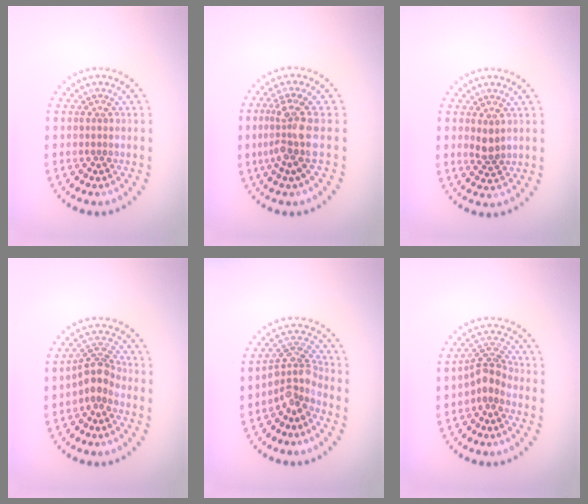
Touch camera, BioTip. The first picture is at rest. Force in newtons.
{"total": 3.6, "press": 2.9, "slide": 2.1}
{"total": 1.3, "press": 1.2, "slide": 0.5}
{"total": 2.8, "press": 2.2, "slide": 1.8}
{"total": 3.6, "press": 2.6, "slide": 2.6}
{"total": 2.8, "press": 2.1, "slide": 1.9}